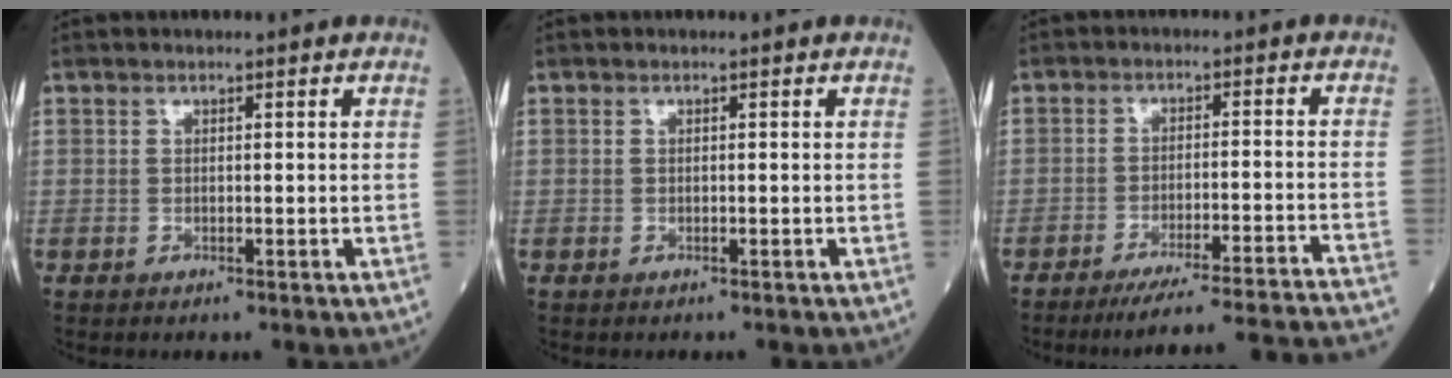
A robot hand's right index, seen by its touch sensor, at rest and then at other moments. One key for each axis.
{"total": 0.0}
{"total": 22.2, "fx": -21.0, "fy": -1.8, "fz": 7.1, "tx": -0.042, "ty": -0.028, "tz": -0.272}